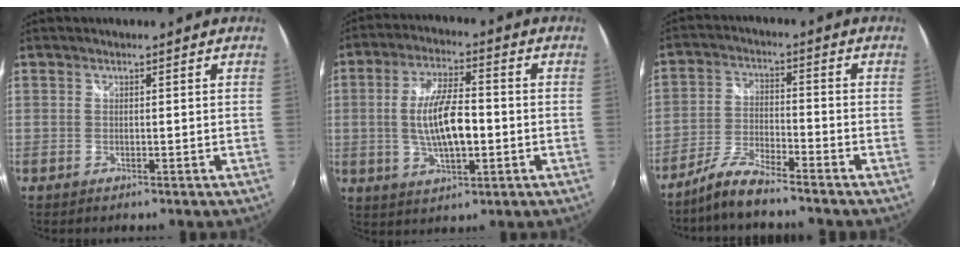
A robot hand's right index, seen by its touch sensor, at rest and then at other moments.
{"total": 11.0, "force": [-1.2, 3.8, 10.3], "torque": [-0.199, 0.001, -0.016]}
{"total": 6.9, "force": [-6.0, 0.7, 3.4], "torque": [-0.075, 0.002, -0.118]}